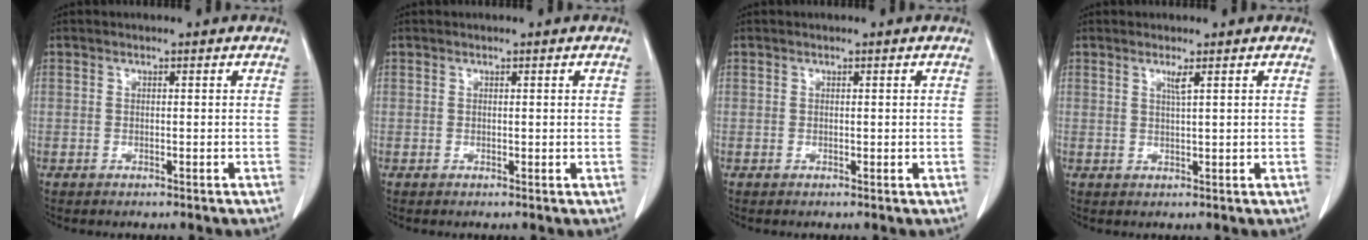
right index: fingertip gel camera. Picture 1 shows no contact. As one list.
[{"total": 0.8, "force": [0.3, 0.3, 0.6], "torque": [-0.005, 0.001, 0.005]}, {"total": 0.0}, {"total": 1.6, "force": [1.0, -0.3, 1.3], "torque": [-0.026, -0.005, 0.018]}]